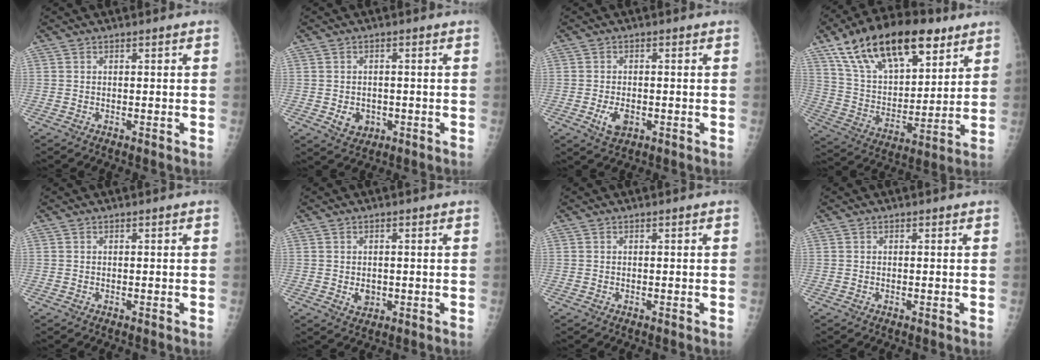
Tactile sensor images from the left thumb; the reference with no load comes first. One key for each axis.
{"total": 4.1, "fx": -1.0, "fy": 3.4, "fz": 2.1, "tx": -0.017, "ty": 0.002, "tz": -0.004}
{"total": 4.1, "fx": -1.3, "fy": 2.6, "fz": 3.0, "tx": -0.048, "ty": -0.002, "tz": -0.017}
{"total": 25.2, "fx": 14.9, "fy": 12.0, "fz": 16.5, "tx": -0.255, "ty": -0.025, "tz": 0.261}
{"total": 0.0}
{"total": 2.7, "fx": -0.2, "fy": 2.2, "fz": 1.6, "tx": -0.014, "ty": -0.001, "tz": 0.004}
{"total": 0.0}
{"total": 0.0}